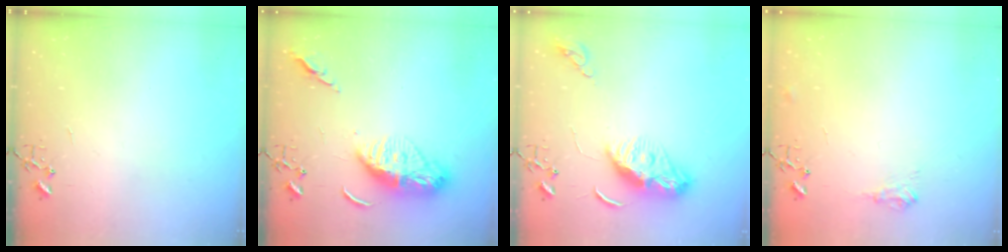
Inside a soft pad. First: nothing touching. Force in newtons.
{"total": 13.3, "press": 13.2, "slide": 1.3}
{"total": 9.9, "press": 9.8, "slide": 1.1}
{"total": 7.3, "press": 7.3, "slide": 1.0}